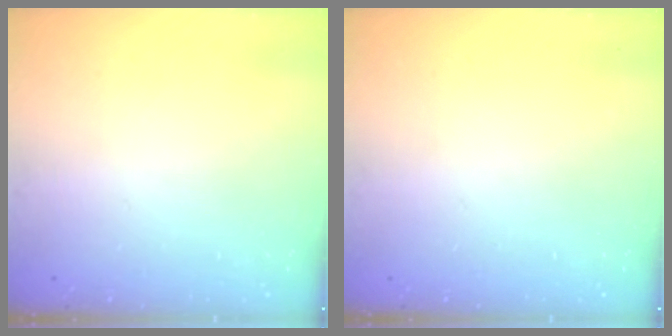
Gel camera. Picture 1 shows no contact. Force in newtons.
{"total": 0.0}